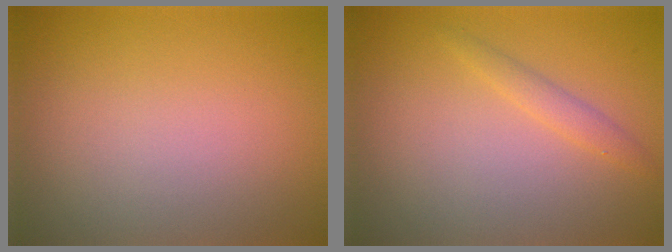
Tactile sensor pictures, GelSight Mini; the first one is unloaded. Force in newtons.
{"total": 1.3, "press": 1.3, "slide": 0.0}